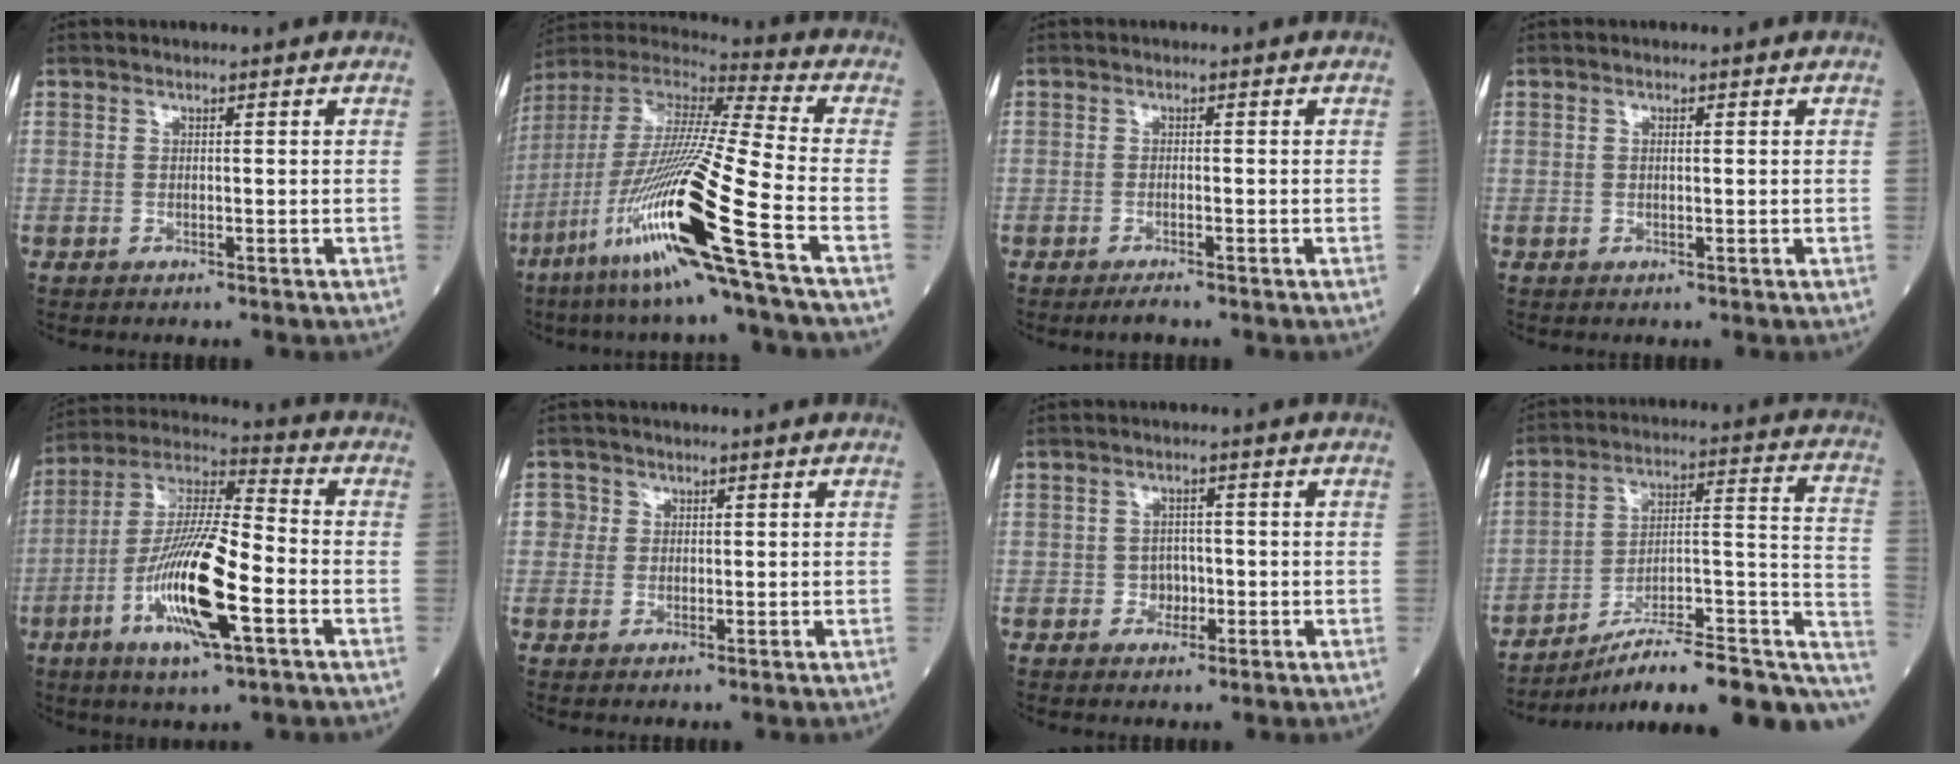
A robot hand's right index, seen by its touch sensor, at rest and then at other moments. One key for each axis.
{"total": 23.9, "fx": -10.8, "fy": -1.0, "fz": 21.3, "tx": -0.441, "ty": -0.054, "tz": -0.213}
{"total": 1.8, "fx": -1.5, "fy": 0.0, "fz": 1.1, "tx": -0.023, "ty": -0.004, "tz": -0.026}
{"total": 0.6, "fx": 0.1, "fy": 0.2, "fz": 0.6, "tx": -0.013, "ty": 0.000, "tz": 0.002}
{"total": 16.5, "fx": -5.5, "fy": 2.5, "fz": 15.3, "tx": -0.303, "ty": -0.010, "tz": -0.101}
{"total": 1.9, "fx": 0.4, "fy": 1.8, "fz": 0.0, "tx": 0.012, "ty": 0.004, "tz": 0.002}
{"total": 2.2, "fx": -0.6, "fy": 1.9, "fz": 0.9, "tx": -0.003, "ty": 0.008, "tz": -0.008}
{"total": 21.9, "fx": -14.1, "fy": 4.6, "fz": 16.1, "tx": -0.163, "ty": 0.043, "tz": -0.202}